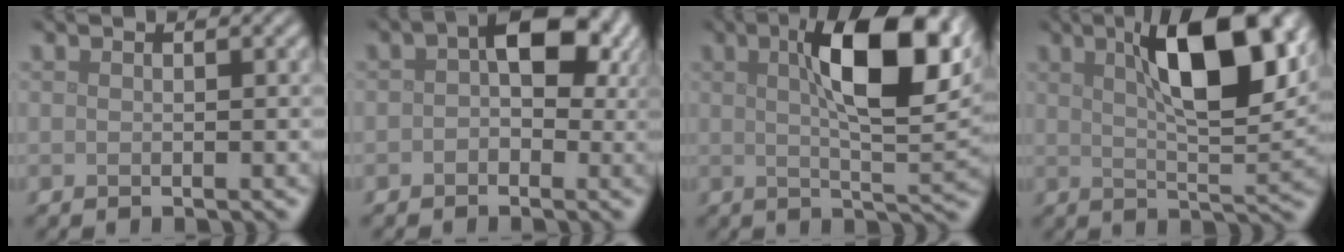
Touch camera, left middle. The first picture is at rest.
{"total": 7.0, "force": [1.3, 4.4, 5.4], "torque": [-0.059, 0.013, 0.004]}
{"total": 10.8, "force": [3.5, 3.4, 9.6], "torque": [-0.147, 0.006, 0.053]}
{"total": 9.9, "force": [3.8, 3.0, 8.7], "torque": [-0.130, 0.006, 0.059]}